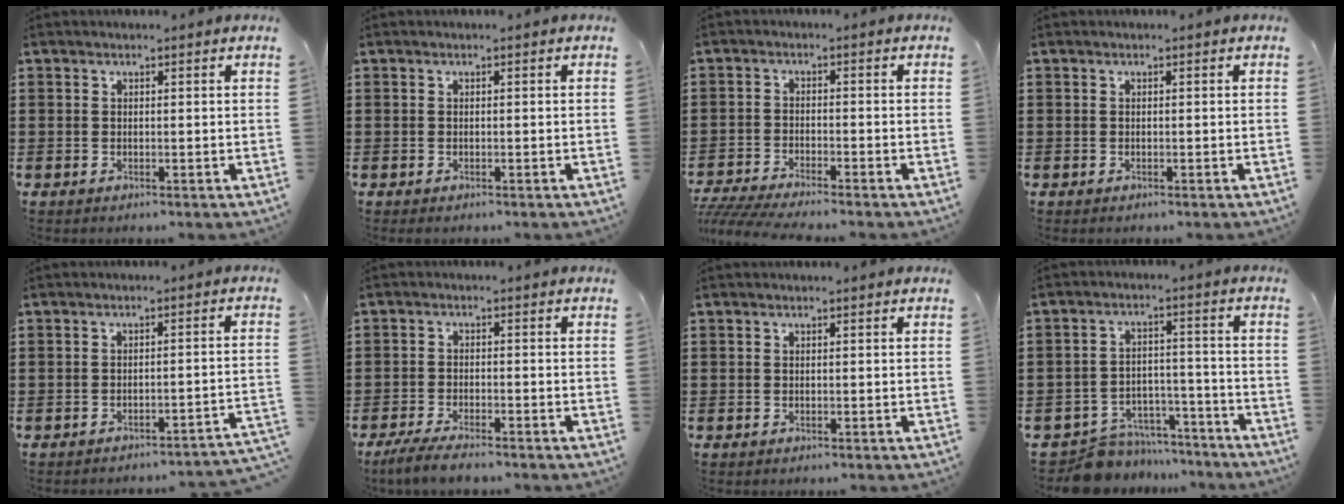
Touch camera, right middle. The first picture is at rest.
{"total": 0.0}
{"total": 4.0, "force": [-3.9, 0.1, 1.1], "torque": [-0.033, -0.009, -0.082]}
{"total": 0.0}
{"total": 2.4, "force": [-2.4, -0.1, 0.6], "torque": [-0.014, 0.000, -0.052]}
{"total": 4.0, "force": [-3.7, 0.7, 1.5], "torque": [-0.039, -0.003, -0.076]}
{"total": 0.0}
{"total": 7.5, "force": [-7.3, 1.6, 0.6], "torque": [-0.015, 0.023, -0.146]}